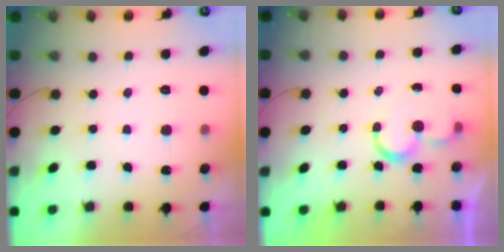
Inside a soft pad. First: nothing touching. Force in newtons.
{"total": 4.7, "press": 4.6, "slide": 0.4}